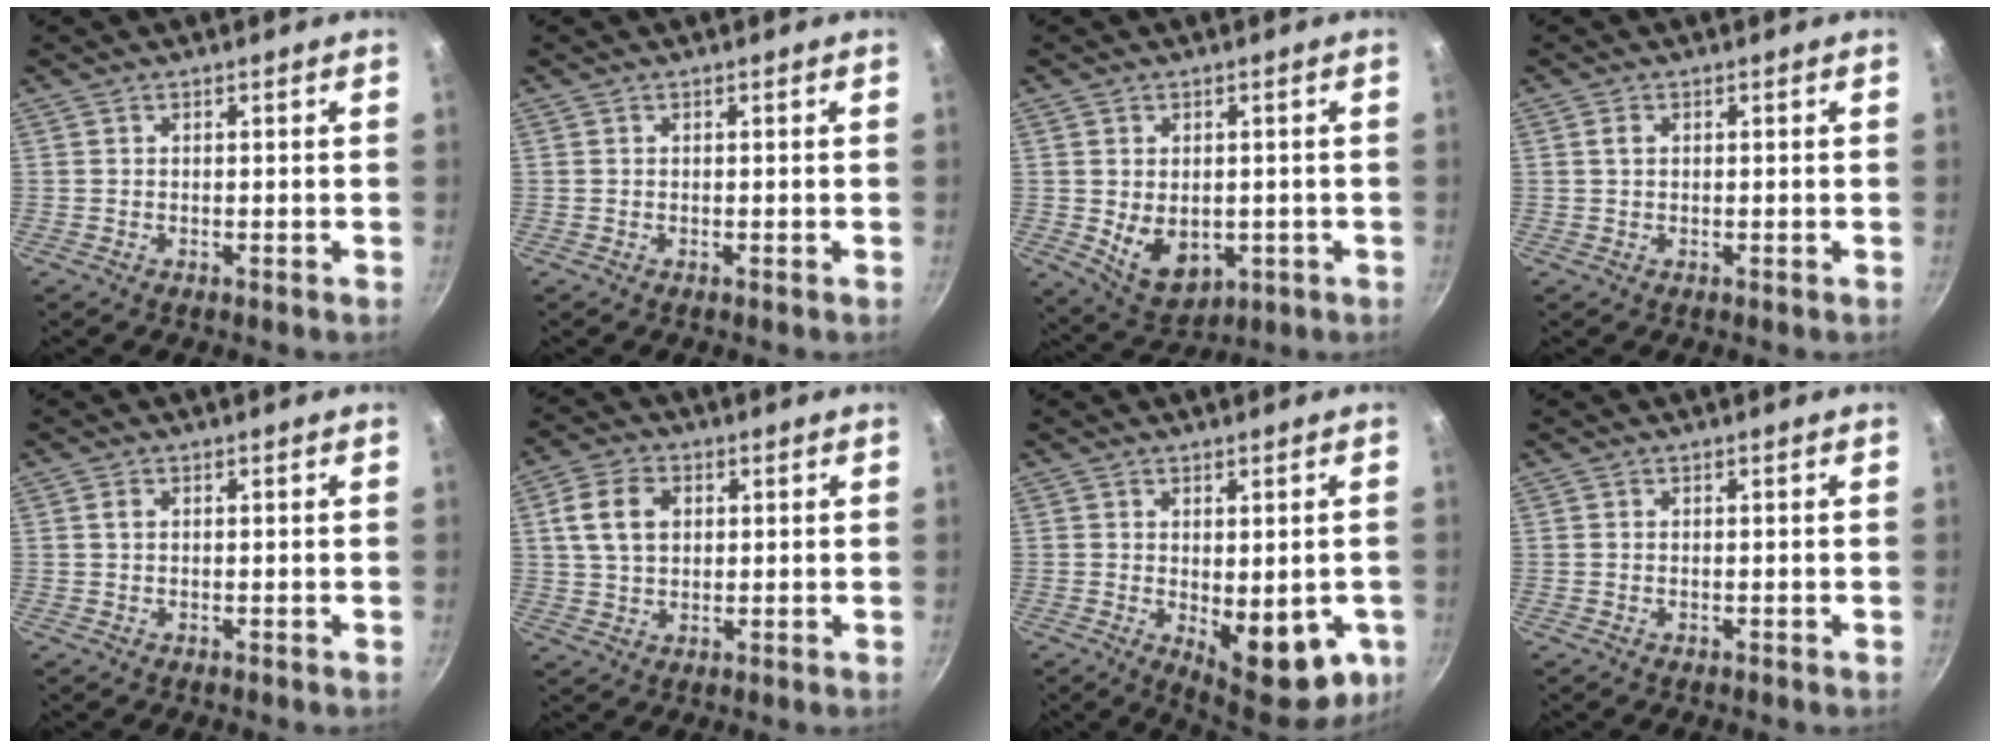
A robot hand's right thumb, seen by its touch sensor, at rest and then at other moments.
{"total": 0.0}
{"total": 8.6, "force": [-0.7, 6.2, 6.0], "torque": [-0.079, -0.013, 0.013]}
{"total": 1.2, "force": [0.3, 0.8, 0.8], "torque": [-0.011, 0.002, 0.003]}
{"total": 0.9, "force": [0.2, 0.6, 0.6], "torque": [-0.009, 0.002, 0.002]}
{"total": 8.1, "force": [1.9, 5.8, 5.3], "torque": [-0.084, 0.007, 0.031]}
{"total": 14.4, "force": [-3.0, 6.6, 12.5], "torque": [-0.127, -0.020, -0.024]}
{"total": 0.0}